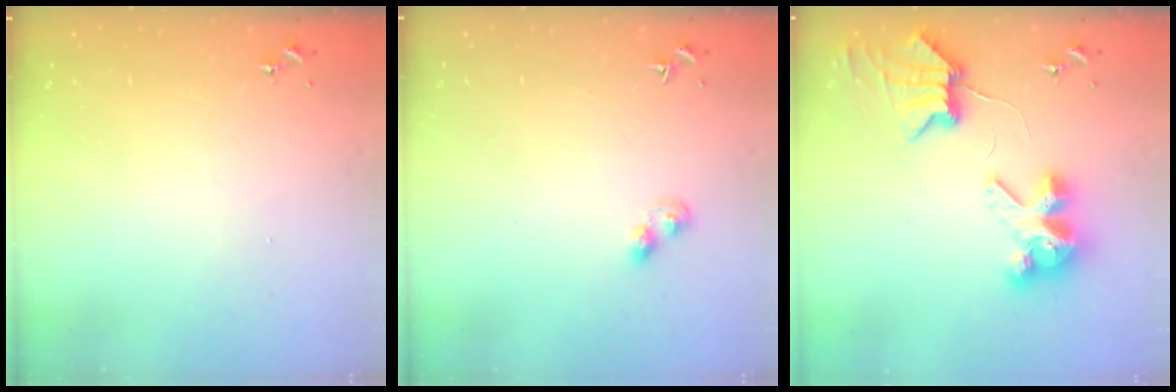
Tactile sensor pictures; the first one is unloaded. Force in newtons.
{"total": 3.2, "press": 3.2, "slide": 0.4}
{"total": 8.9, "press": 8.8, "slide": 1.4}